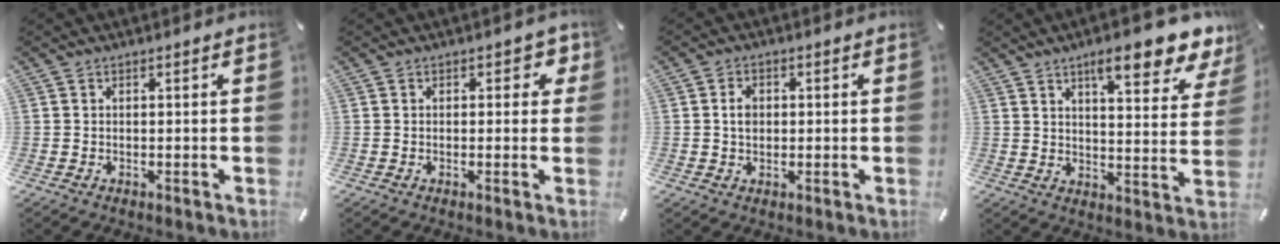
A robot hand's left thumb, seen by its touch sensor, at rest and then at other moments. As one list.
[{"total": 3.0, "force": [0.9, 2.0, 2.1], "torque": [-0.011, -0.003, 0.006]}, {"total": 3.6, "force": [0.3, 2.7, 2.3], "torque": [-0.040, 0.006, 0.001]}, {"total": 13.2, "force": [9.3, 4.0, 8.4], "torque": [-0.115, -0.054, 0.154]}]